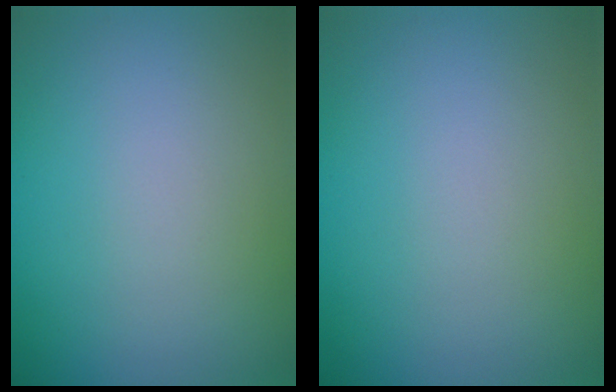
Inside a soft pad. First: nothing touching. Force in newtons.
{"total": 0.0}